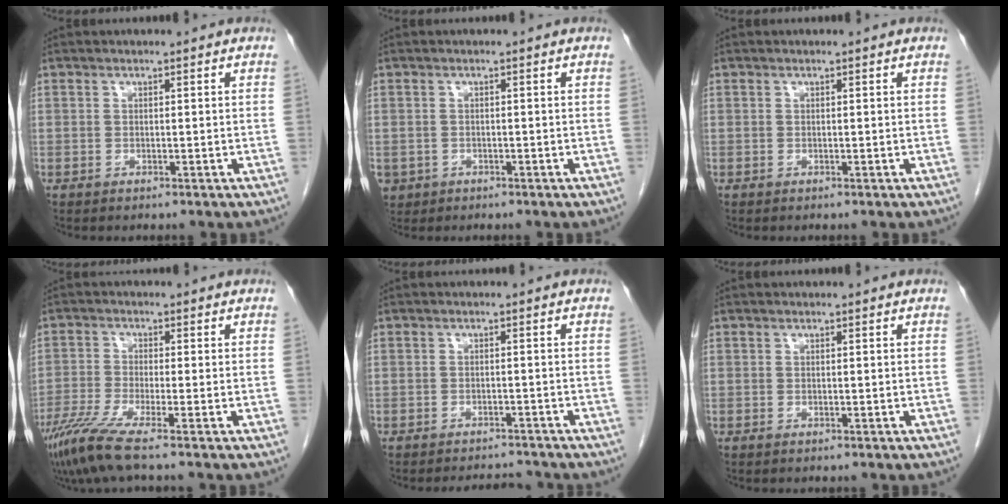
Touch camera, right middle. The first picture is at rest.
{"total": 2.9, "force": [-1.4, 2.5, 0.5], "torque": [-0.011, 0.000, -0.020]}
{"total": 0.0}
{"total": 6.2, "force": [-4.4, -0.8, 4.2], "torque": [-0.089, -0.025, -0.092]}
{"total": 4.1, "force": [-4.0, 0.7, 0.3], "torque": [-0.003, -0.002, -0.057]}
{"total": 0.0}